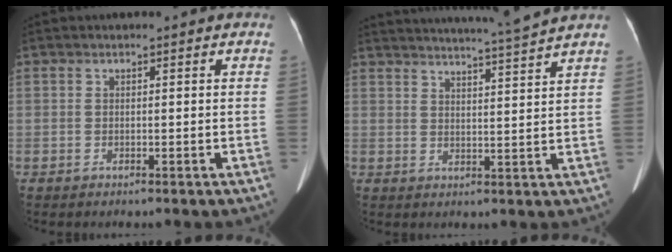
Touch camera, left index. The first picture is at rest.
{"total": 11.2, "force": [10.4, -2.4, 3.4], "torque": [-0.060, -0.028, 0.143]}